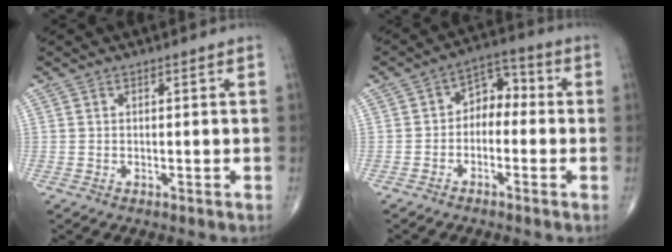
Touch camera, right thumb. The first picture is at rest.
{"total": 6.2, "force": [-0.9, 4.6, 4.1], "torque": [-0.033, 0.036, -0.034]}